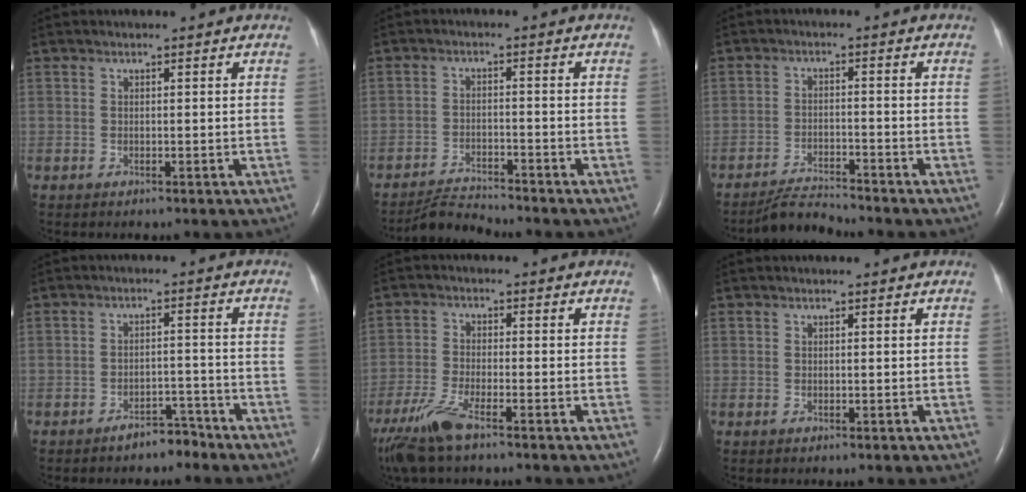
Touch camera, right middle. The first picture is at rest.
{"total": 4.2, "force": [-4.1, -1.0, -0.3], "torque": [-0.007, -0.018, -0.072]}
{"total": 4.1, "force": [-4.0, -0.9, 0.0], "torque": [-0.011, -0.018, -0.070]}
{"total": 3.5, "force": [-3.1, 1.2, 1.1], "torque": [-0.020, 0.003, -0.049]}
{"total": 7.4, "force": [-5.3, 1.0, 5.1], "torque": [-0.118, -0.021, -0.105]}
{"total": 0.0}